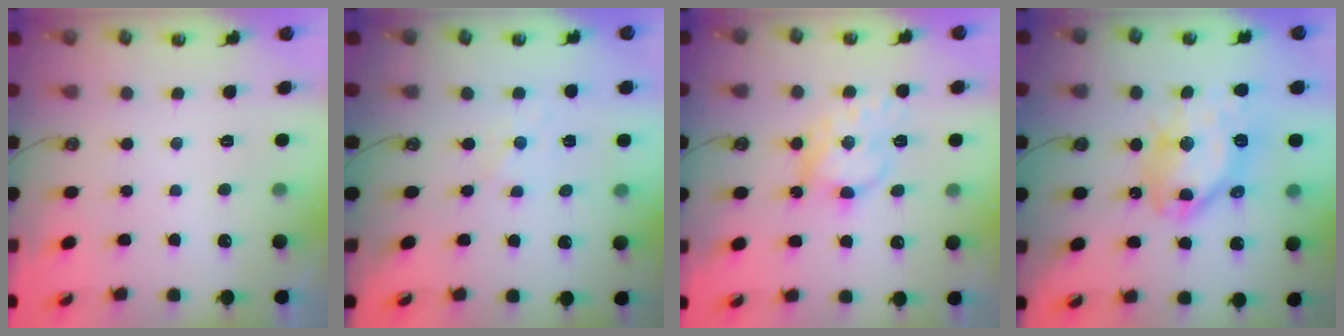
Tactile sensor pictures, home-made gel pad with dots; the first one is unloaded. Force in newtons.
{"total": 1.4, "press": 1.3, "slide": 0.4}
{"total": 10.1, "press": 10.1, "slide": 0.4}
{"total": 14.3, "press": 14.2, "slide": 1.5}